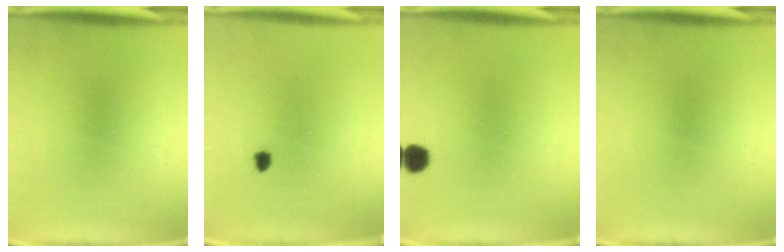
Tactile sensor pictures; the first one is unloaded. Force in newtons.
{"total": 1.1}
{"total": 3.3}
{"total": 0.0}